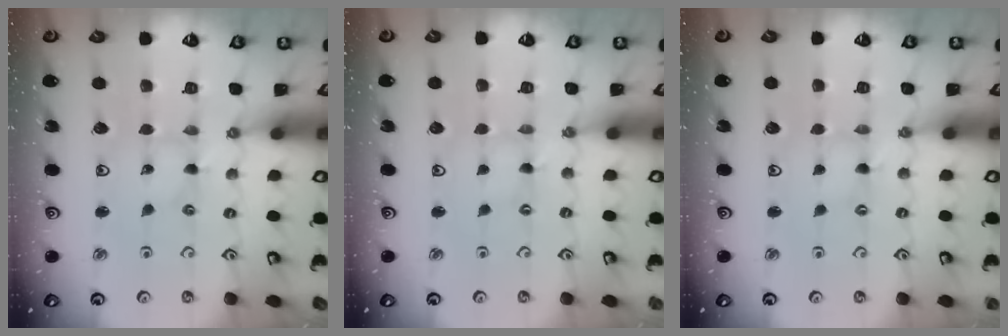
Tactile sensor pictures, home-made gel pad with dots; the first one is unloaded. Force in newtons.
{"total": 0.0}
{"total": 0.6, "press": 0.6, "slide": 0.1}